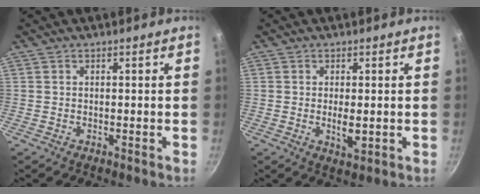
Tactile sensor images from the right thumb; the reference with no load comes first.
{"total": 3.5, "force": [-0.3, 1.3, 3.2], "torque": [-0.059, -0.010, -0.001]}